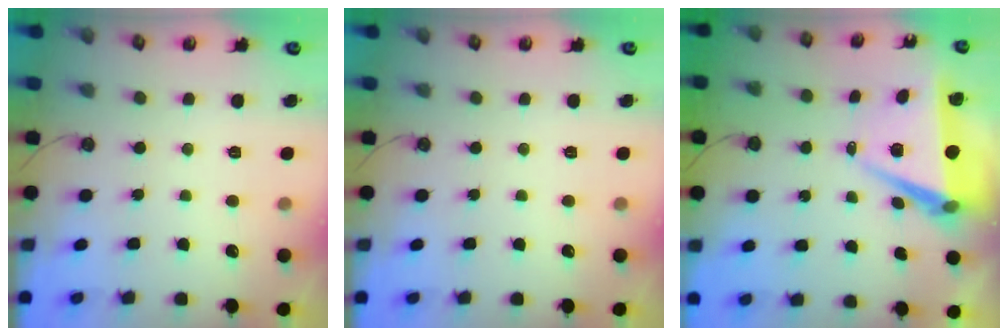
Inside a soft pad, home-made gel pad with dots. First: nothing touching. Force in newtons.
{"total": 0.0}
{"total": 7.6, "press": 6.2, "slide": 4.4}